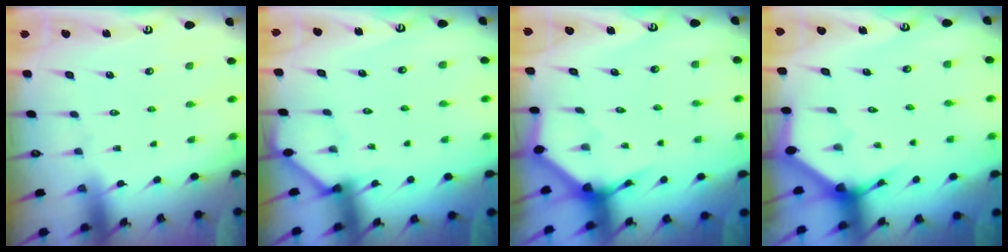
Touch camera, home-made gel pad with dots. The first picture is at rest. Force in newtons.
{"total": 2.5, "press": 2.5, "slide": 0.1}
{"total": 4.0, "press": 4.0, "slide": 0.3}
{"total": 3.4, "press": 3.4, "slide": 0.1}